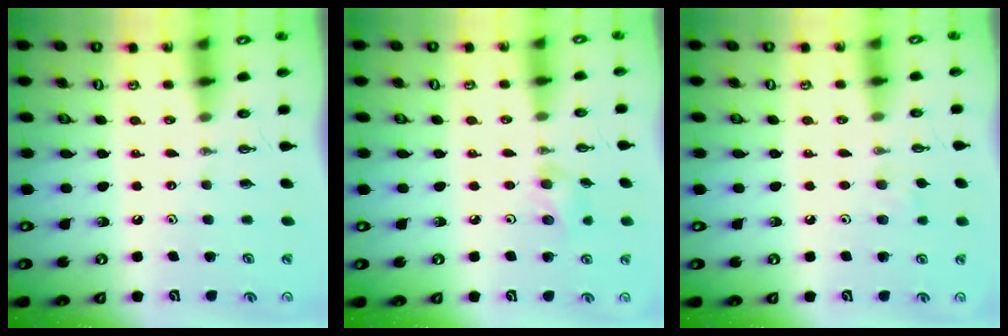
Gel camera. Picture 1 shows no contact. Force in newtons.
{"total": 6.8, "press": 6.4, "slide": 2.1}
{"total": 4.8, "press": 4.8, "slide": 0.8}